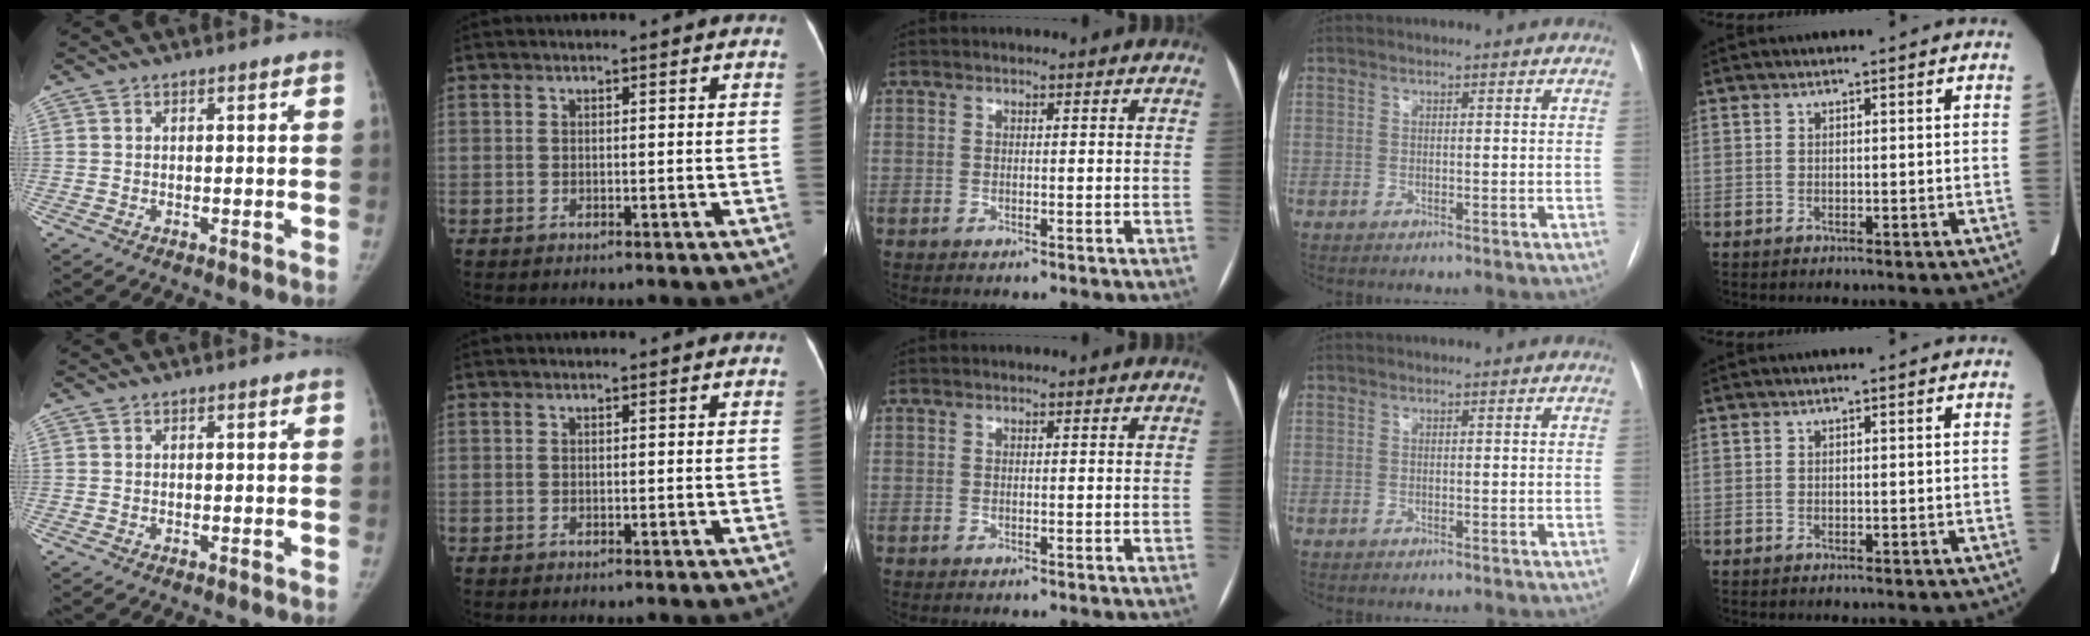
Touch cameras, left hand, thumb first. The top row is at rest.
{}